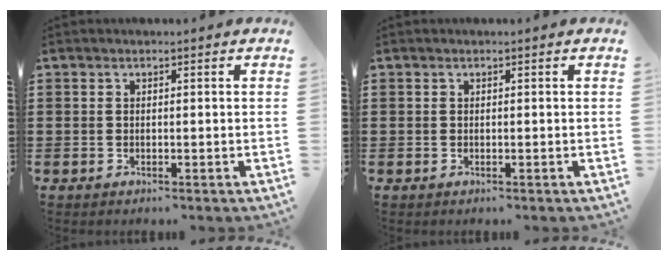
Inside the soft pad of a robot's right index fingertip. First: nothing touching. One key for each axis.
{"total": 0.0}